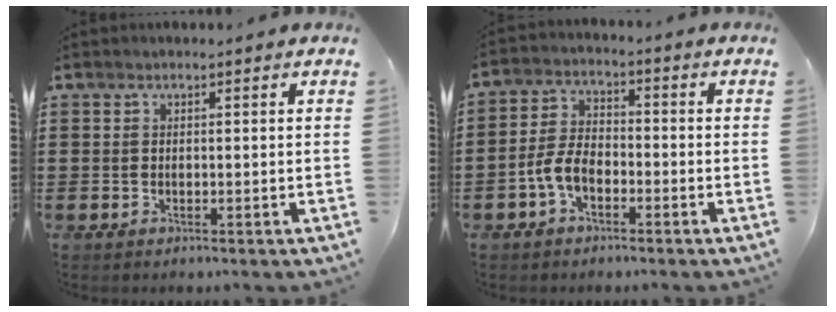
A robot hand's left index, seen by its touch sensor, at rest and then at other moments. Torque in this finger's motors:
{"motor_torque": [0.76, 0.47, 0.29, 0.07]}